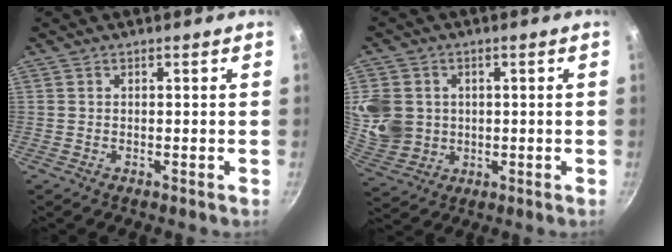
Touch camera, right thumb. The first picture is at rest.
{"total": 12.2, "force": [1.2, 10.7, 5.8], "torque": [-0.115, -0.010, 0.035]}